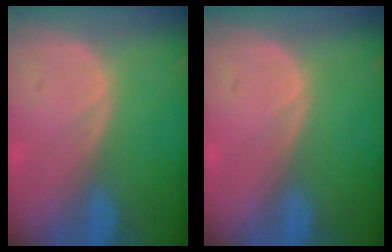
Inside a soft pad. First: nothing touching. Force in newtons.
{"total": 0.0}